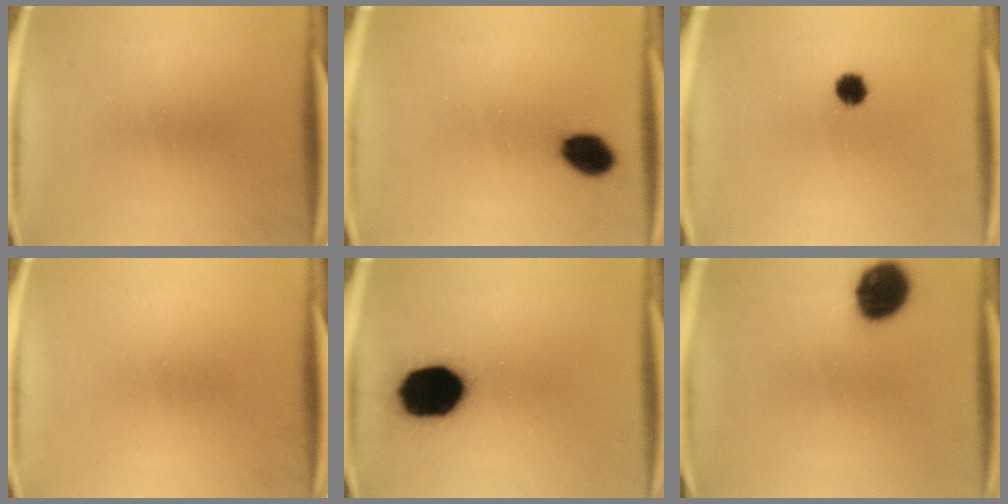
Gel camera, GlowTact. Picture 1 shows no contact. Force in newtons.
{"total": 6.8}
{"total": 3.8}
{"total": 0.0}
{"total": 19.3}
{"total": 12.5}